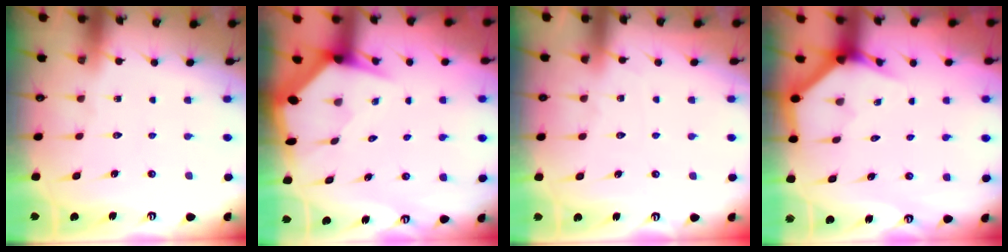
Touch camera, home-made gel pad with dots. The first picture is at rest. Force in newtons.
{"total": 3.3, "press": 3.3, "slide": 0.1}
{"total": 4.3, "press": 4.3, "slide": 0.6}
{"total": 3.8, "press": 3.8, "slide": 0.3}